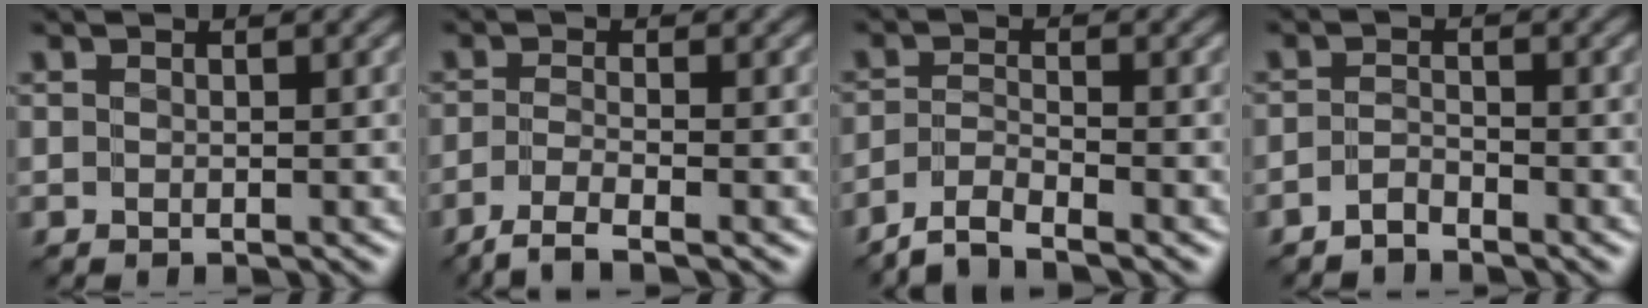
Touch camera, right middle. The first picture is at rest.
{"total": 2.8, "force": [-2.0, 0.3, 2.0], "torque": [-0.040, -0.004, -0.055]}
{"total": 3.0, "force": [-2.7, 0.2, 1.2], "torque": [-0.024, 0.000, -0.065]}
{"total": 1.3, "force": [-1.2, 0.2, 0.4], "torque": [-0.008, 0.007, -0.028]}